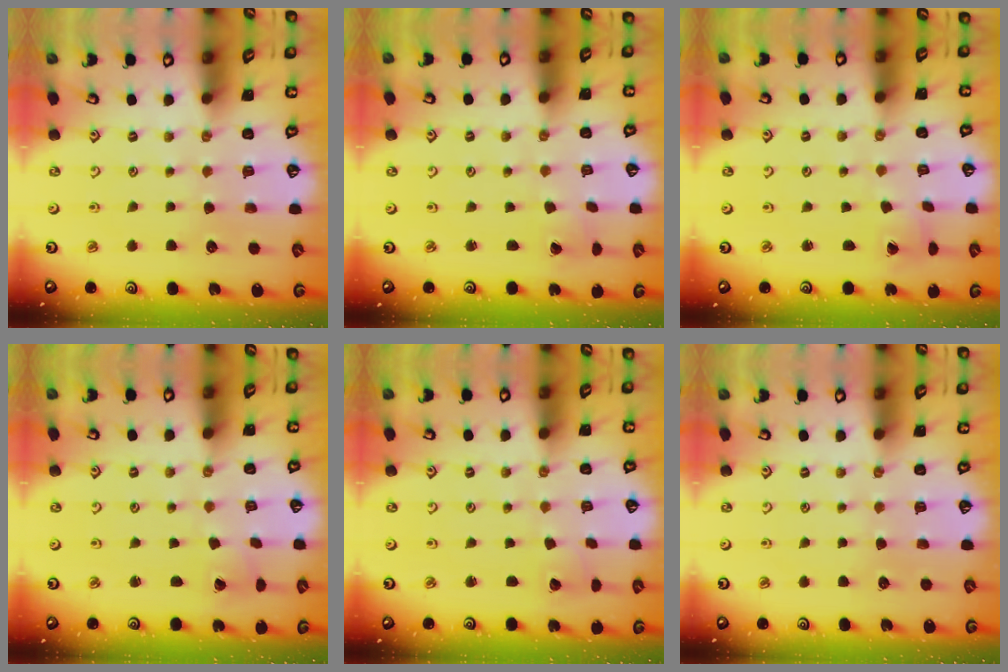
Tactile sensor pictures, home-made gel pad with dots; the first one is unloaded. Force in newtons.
{"total": 1.2, "press": 1.2, "slide": 0.1}
{"total": 1.5, "press": 1.5, "slide": 0.0}
{"total": 2.0, "press": 2.0, "slide": 0.2}
{"total": 2.1, "press": 2.1, "slide": 0.1}
{"total": 0.0}